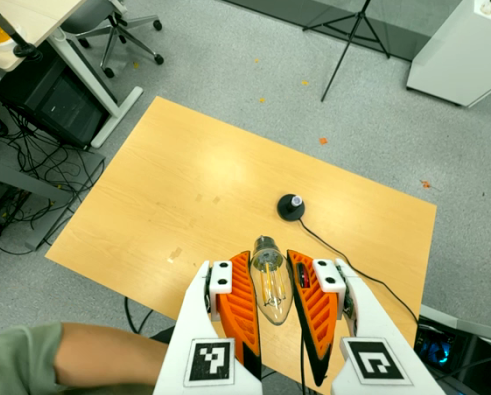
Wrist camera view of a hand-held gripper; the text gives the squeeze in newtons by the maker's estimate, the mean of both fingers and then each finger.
{"total": 19.0, "left": 20.8, "right": 17.2}